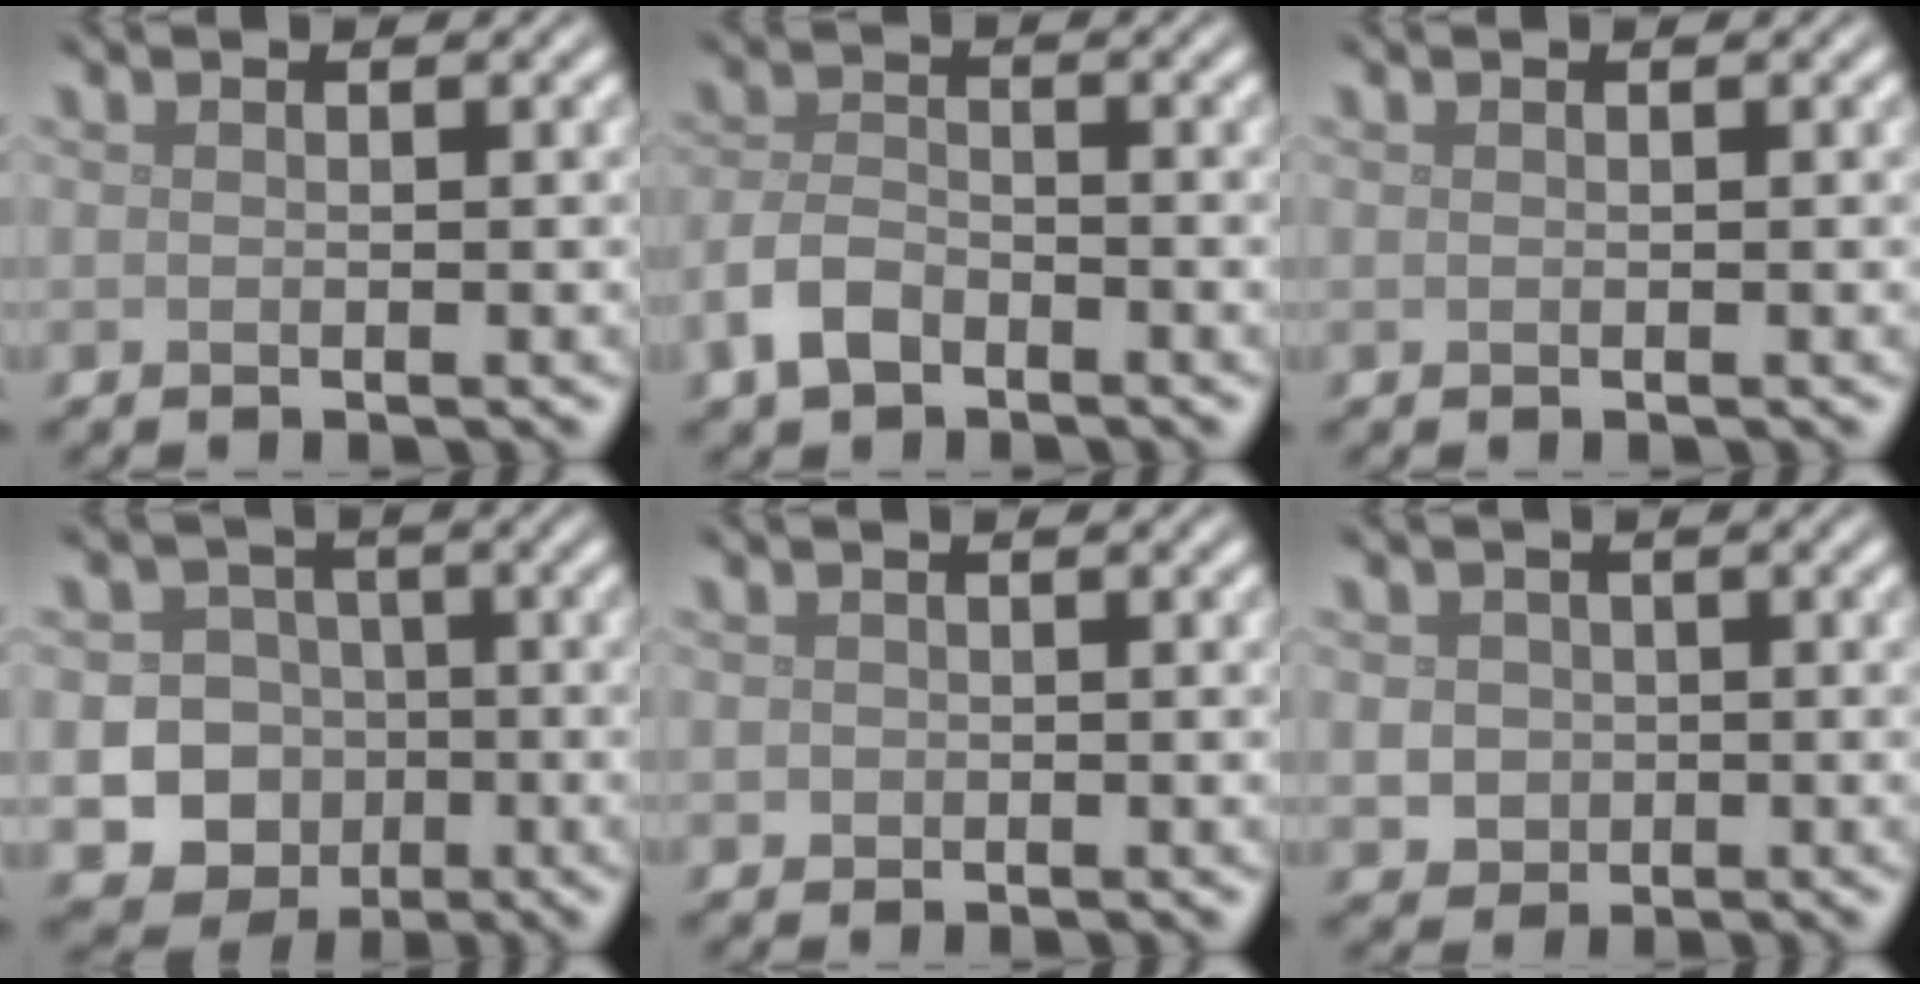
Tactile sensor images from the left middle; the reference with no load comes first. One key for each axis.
{"total": 3.2, "fx": -2.1, "fy": 1.8, "fz": 1.7, "tx": -0.033, "ty": 0.002, "tz": -0.053}
{"total": 0.0}
{"total": 10.7, "fx": -3.4, "fy": 9.8, "fz": 2.7, "tx": -0.028, "ty": -0.024, "tz": -0.077}
{"total": 0.7, "fx": 0.0, "fy": 0.6, "fz": 0.1, "tx": 0.003, "ty": -0.003, "tz": -0.003}
{"total": 2.5, "fx": -0.1, "fy": 2.4, "fz": 0.8, "tx": -0.007, "ty": -0.003, "tz": -0.003}